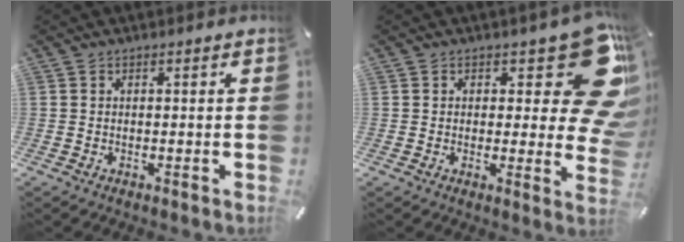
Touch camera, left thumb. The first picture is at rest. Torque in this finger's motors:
{"motor_torque": [0.87, 1.05, 0.42, -0.10, 0.03]}